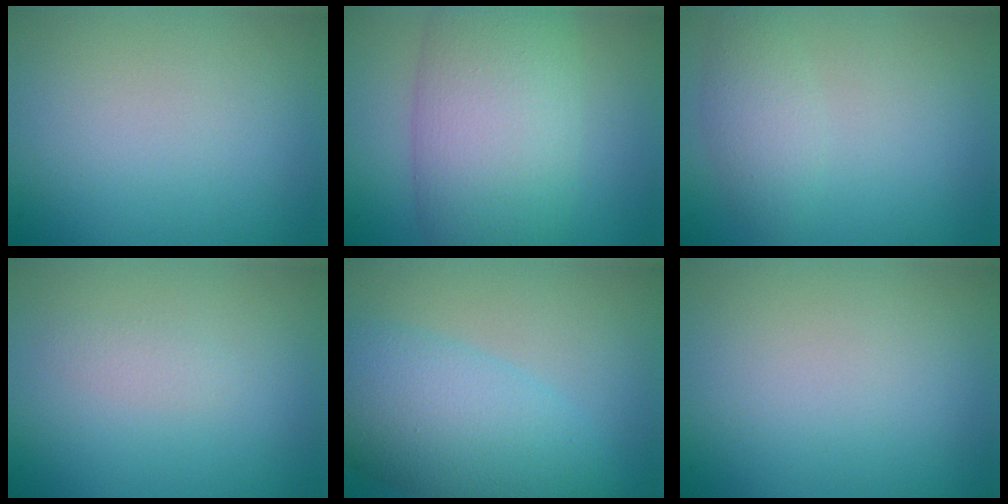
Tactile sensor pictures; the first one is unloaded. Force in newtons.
{"total": 9.8, "press": 9.8, "slide": 0.4}
{"total": 2.2, "press": 2.2, "slide": 0.0}
{"total": 0.9, "press": 0.9, "slide": 0.1}
{"total": 7.4, "press": 7.4, "slide": 0.3}
{"total": 0.0}